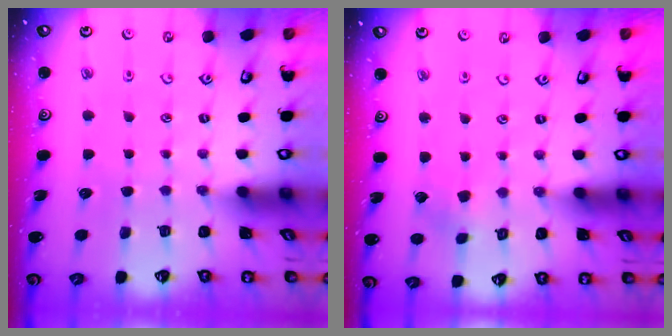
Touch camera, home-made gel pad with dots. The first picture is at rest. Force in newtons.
{"total": 2.2, "press": 2.2, "slide": 0.1}